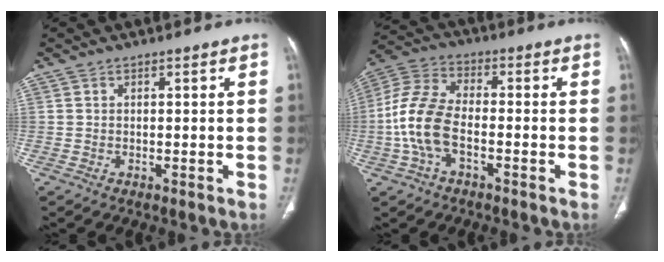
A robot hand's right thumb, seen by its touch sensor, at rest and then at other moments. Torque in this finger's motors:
{"motor_torque": [0.19, 0.50, 1.40, -0.36, 0.47]}